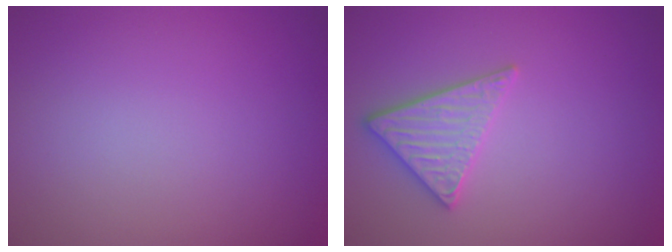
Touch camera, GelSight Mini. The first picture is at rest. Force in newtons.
{"total": 2.8, "press": 2.7, "slide": 0.7}